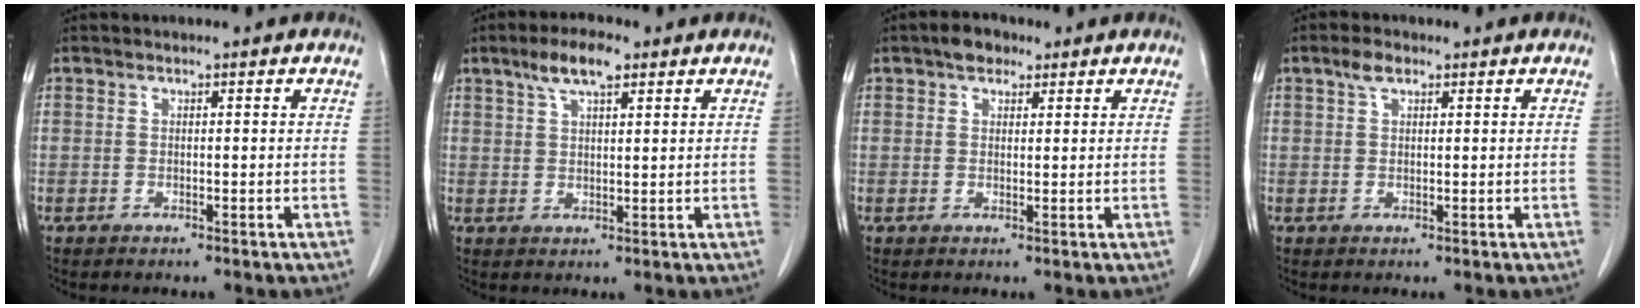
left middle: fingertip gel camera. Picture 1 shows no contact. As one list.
[{"total": 5.7, "force": [3.6, 1.5, 4.2], "torque": [-0.083, 0.012, 0.064]}, {"total": 3.0, "force": [2.0, 1.8, 1.5], "torque": [-0.026, 0.011, 0.031]}, {"total": 2.2, "force": [1.3, 1.1, 1.4], "torque": [-0.029, 0.008, 0.026]}]